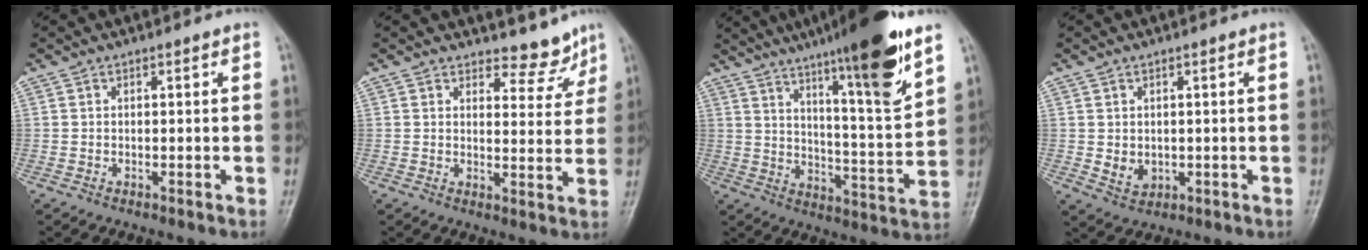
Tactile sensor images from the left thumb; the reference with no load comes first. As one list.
[{"total": 5.6, "force": [5.1, 2.3, 0.8], "torque": [0.012, -0.049, 0.066]}, {"total": 20.1, "force": [12.9, 1.8, 15.3], "torque": [-0.213, -0.061, 0.201]}, {"total": 3.4, "force": [0.2, 2.7, 2.1], "torque": [-0.027, -0.008, 0.014]}]